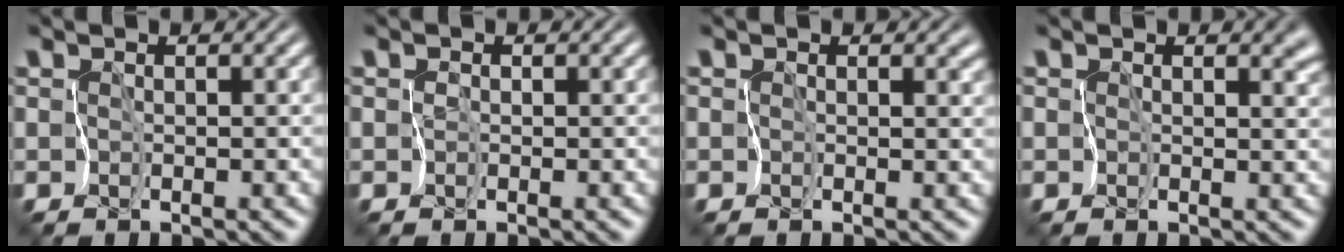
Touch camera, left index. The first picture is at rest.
{"total": 0.6, "force": [-0.1, 0.6, 0.2], "torque": [0.011, 0.006, -0.004]}
{"total": 1.2, "force": [0.5, 0.9, 0.7], "torque": [-0.004, 0.003, 0.006]}
{"total": 2.1, "force": [0.7, 1.3, 1.5], "torque": [-0.017, -0.002, 0.013]}